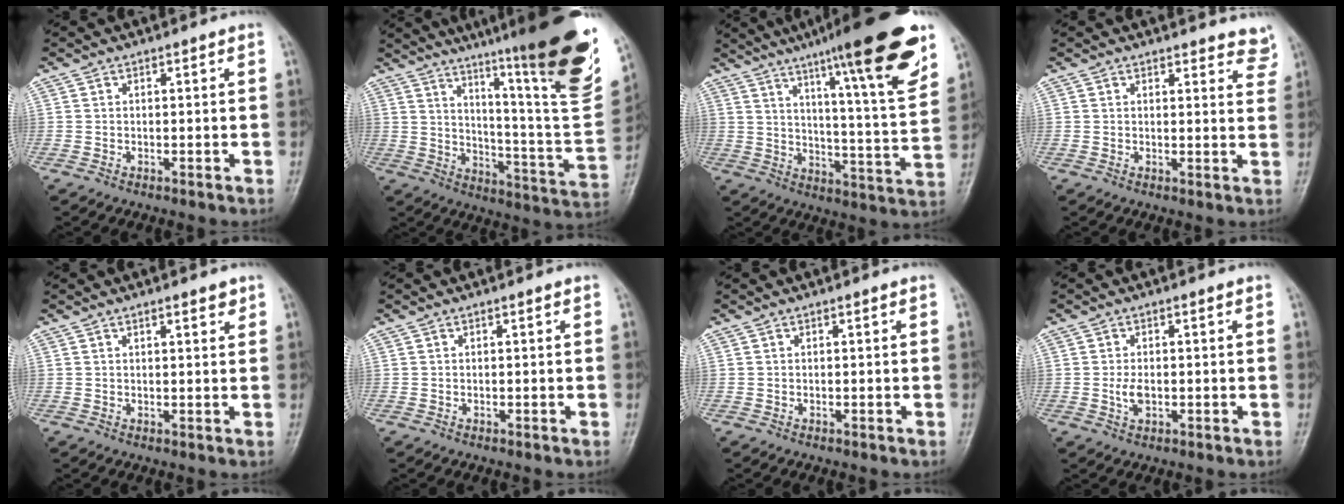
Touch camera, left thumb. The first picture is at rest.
{"total": 30.1, "force": [19.4, 3.1, 22.8], "torque": [-0.290, -0.101, 0.278]}
{"total": 22.7, "force": [14.1, 2.6, 17.5], "torque": [-0.236, -0.054, 0.207]}
{"total": 5.4, "force": [5.0, 1.8, 1.1], "torque": [0.019, -0.029, 0.041]}
{"total": 2.3, "force": [1.5, 0.6, 1.6], "torque": [-0.017, -0.008, 0.020]}
{"total": 0.0}
{"total": 0.0}
{"total": 2.7, "force": [-0.3, 1.5, 2.3], "torque": [-0.045, -0.003, -0.005]}